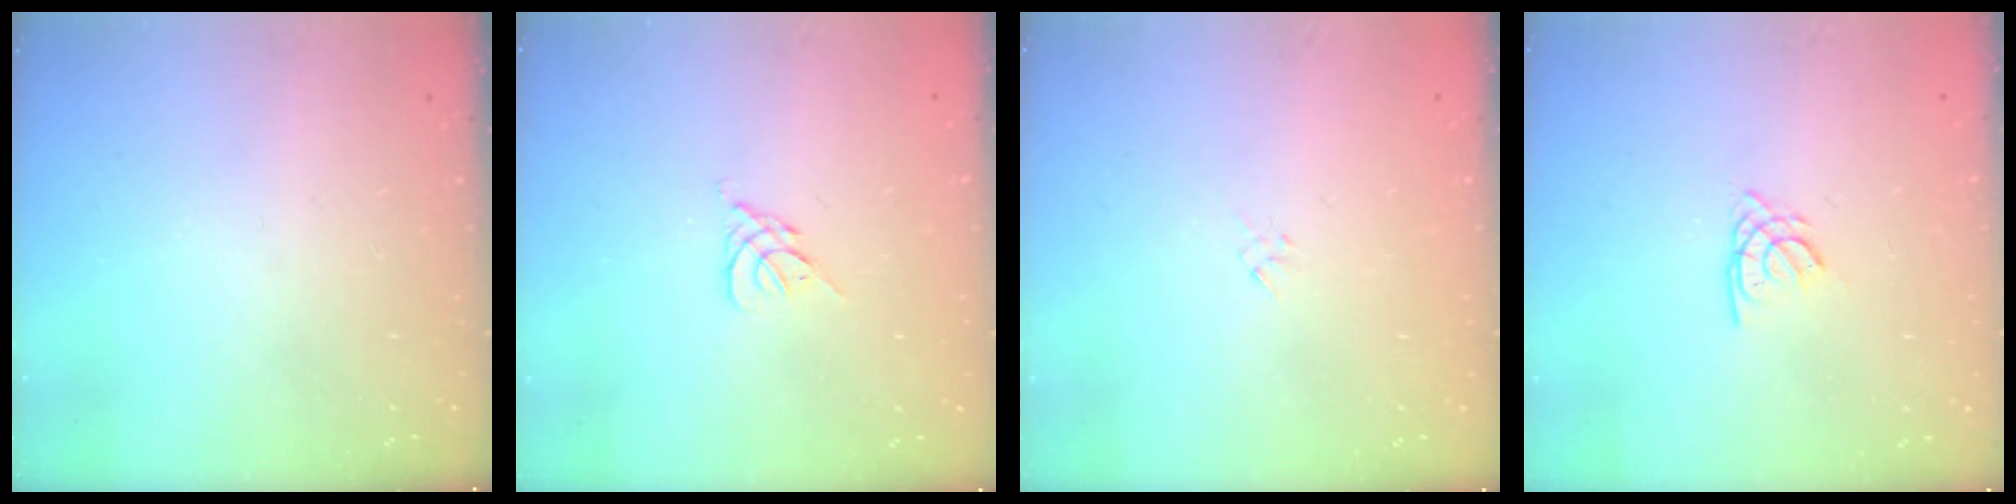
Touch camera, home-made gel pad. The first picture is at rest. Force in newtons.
{"total": 2.6, "press": 2.5, "slide": 0.7}
{"total": 1.3, "press": 1.3, "slide": 0.4}
{"total": 1.8, "press": 1.8, "slide": 0.3}